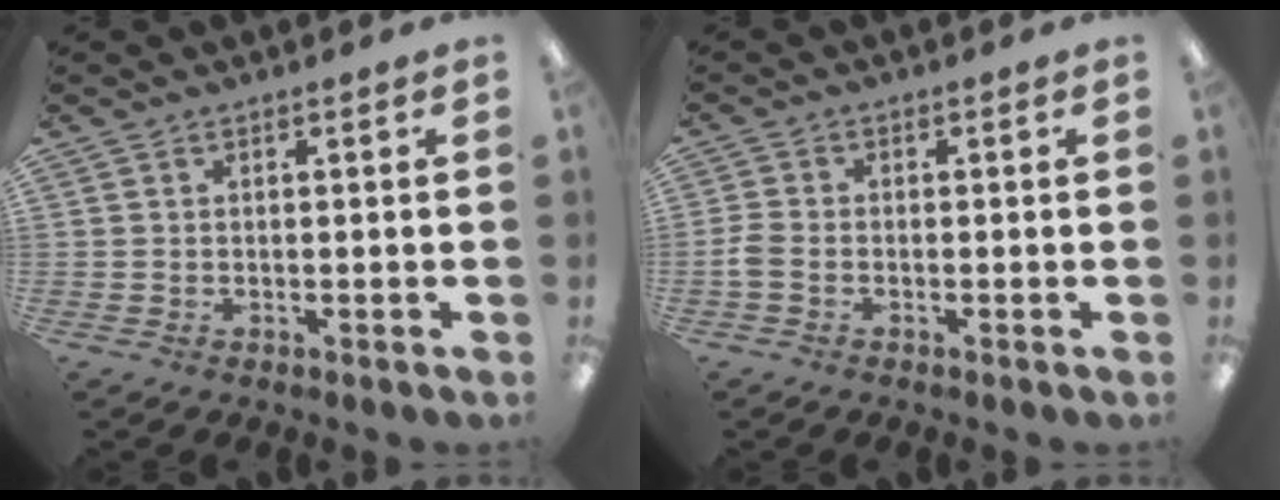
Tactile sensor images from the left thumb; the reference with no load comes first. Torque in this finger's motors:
{"motor_torque": [-0.03, 0.04, 0.00, -0.04, 0.00]}